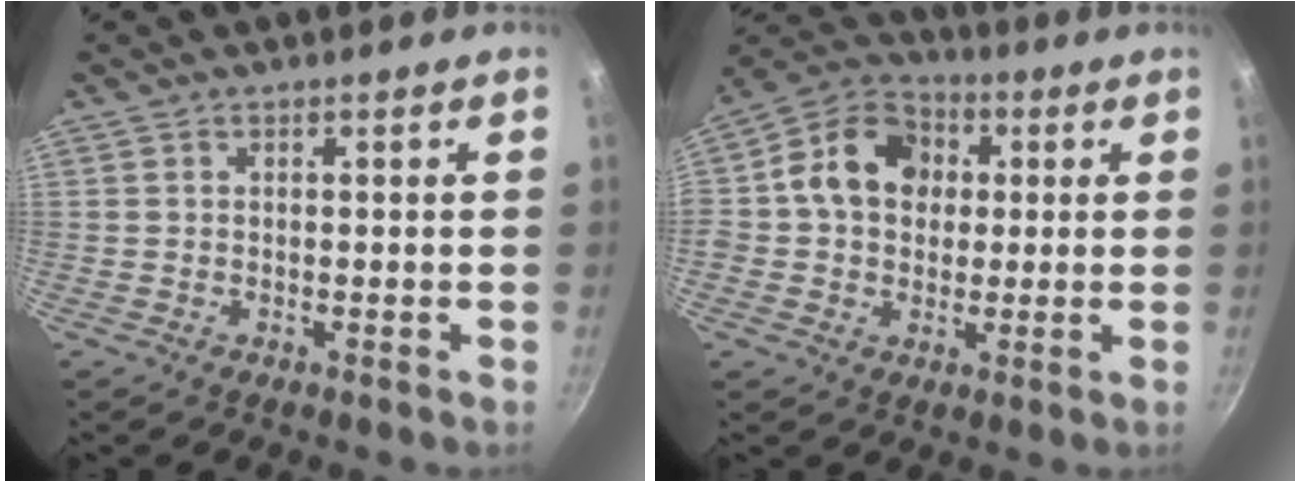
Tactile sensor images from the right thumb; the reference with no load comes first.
{"total": 13.3, "force": [2.0, 10.8, 7.5], "torque": [-0.098, 0.022, 0.012]}